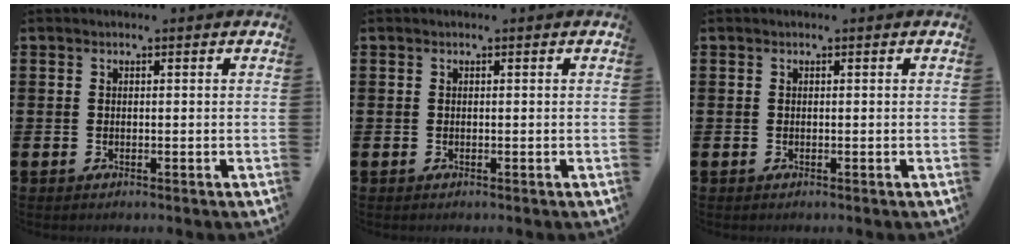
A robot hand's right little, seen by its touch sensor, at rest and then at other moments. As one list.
[{"total": 0.0}, {"total": 0.0}]